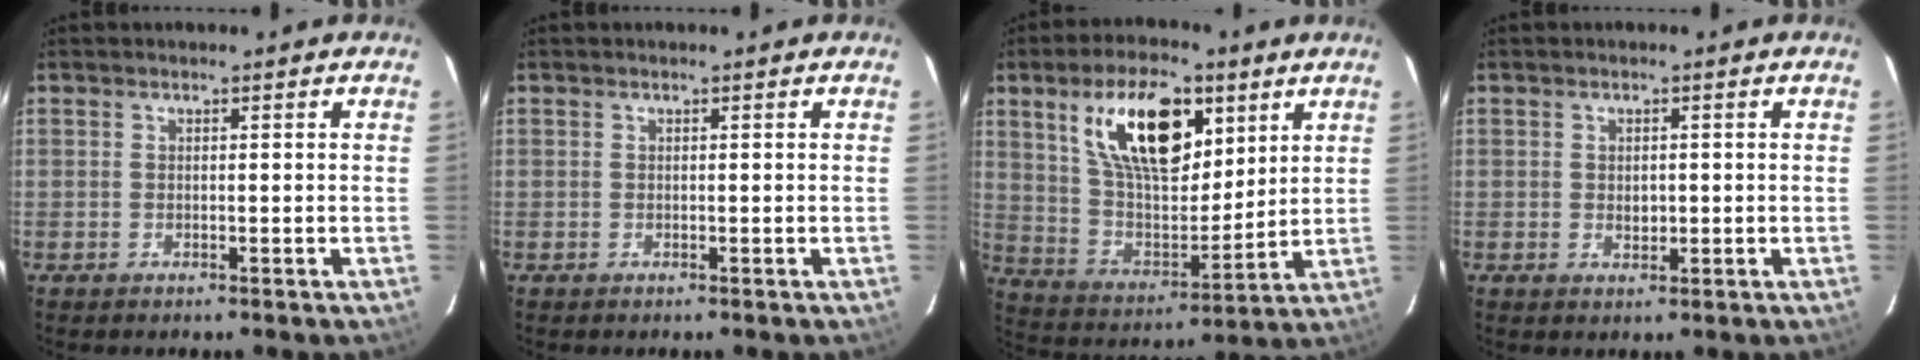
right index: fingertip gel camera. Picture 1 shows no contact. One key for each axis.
{"total": 0.0}
{"total": 18.6, "fx": 8.9, "fy": 8.9, "fz": 13.7, "tx": -0.242, "ty": 0.009, "tz": 0.168}
{"total": 2.0, "fx": -0.1, "fy": 1.4, "fz": 1.4, "tx": -0.021, "ty": 0.002, "tz": 0.000}